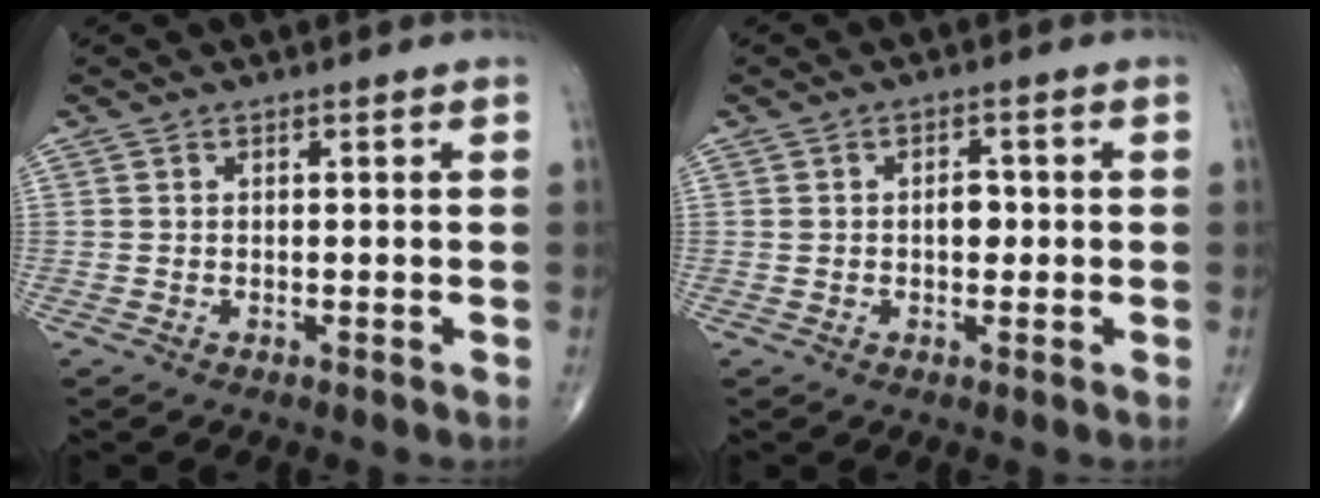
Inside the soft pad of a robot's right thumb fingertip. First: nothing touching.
{"total": 3.0, "force": [0.1, 1.8, 2.3], "torque": [-0.030, 0.007, 0.001]}